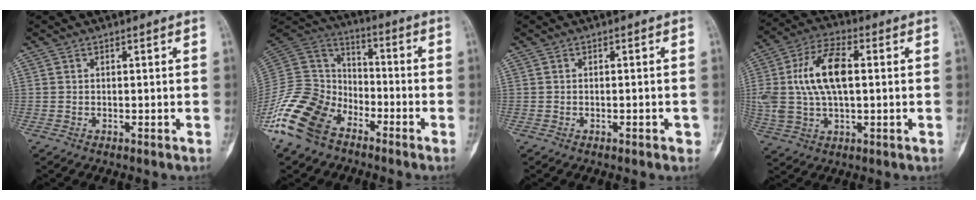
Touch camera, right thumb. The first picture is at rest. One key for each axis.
{"total": 17.9, "fx": -10.6, "fy": 11.2, "fz": 9.0, "tx": -0.185, "ty": 0.064, "tz": -0.212}
{"total": 1.9, "fx": -0.9, "fy": 0.8, "fz": 1.4, "tx": -0.020, "ty": 0.005, "tz": -0.007}
{"total": 14.5, "fx": 1.8, "fy": 7.4, "fz": 12.3, "tx": -0.253, "ty": 0.020, "tz": 0.035}